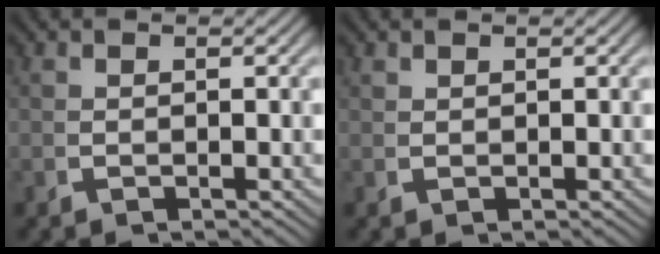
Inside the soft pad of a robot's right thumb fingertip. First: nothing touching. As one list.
[{"total": 0.8, "force": [0.8, -0.2, -0.1], "torque": [0.004, 0.002, 0.019]}]